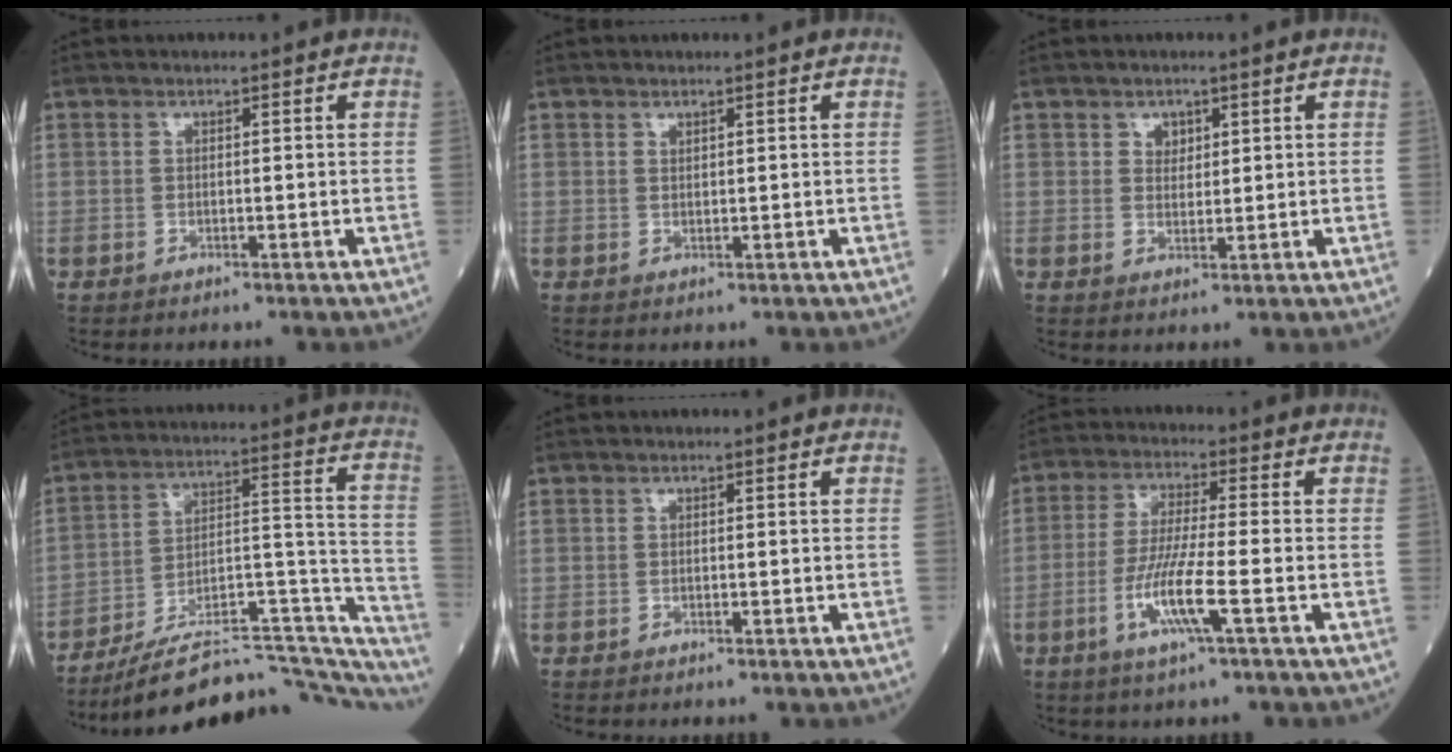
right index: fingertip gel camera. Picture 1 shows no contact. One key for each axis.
{"total": 0.6, "fx": 0.5, "fy": 0.2, "fz": 0.2, "tx": -0.003, "ty": -0.005, "tz": 0.008}
{"total": 2.1, "fx": 1.1, "fy": 1.5, "fz": 0.9, "tx": -0.011, "ty": -0.001, "tz": 0.019}
{"total": 27.2, "fx": -24.4, "fy": 5.1, "fz": 10.8, "tx": -0.087, "ty": 0.042, "tz": -0.345}
{"total": 0.0}
{"total": 8.1, "fx": -2.9, "fy": -0.2, "fz": 7.5, "tx": -0.153, "ty": -0.011, "tz": -0.058}